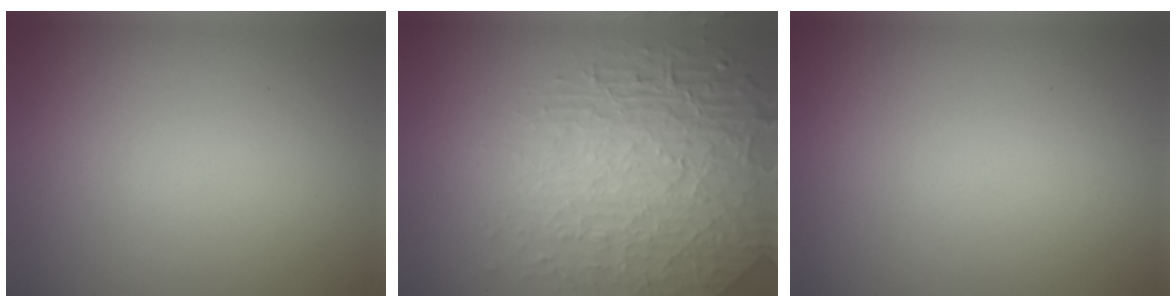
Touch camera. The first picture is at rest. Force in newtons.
{"total": 8.4, "press": 5.7, "slide": 6.2}
{"total": 0.0}